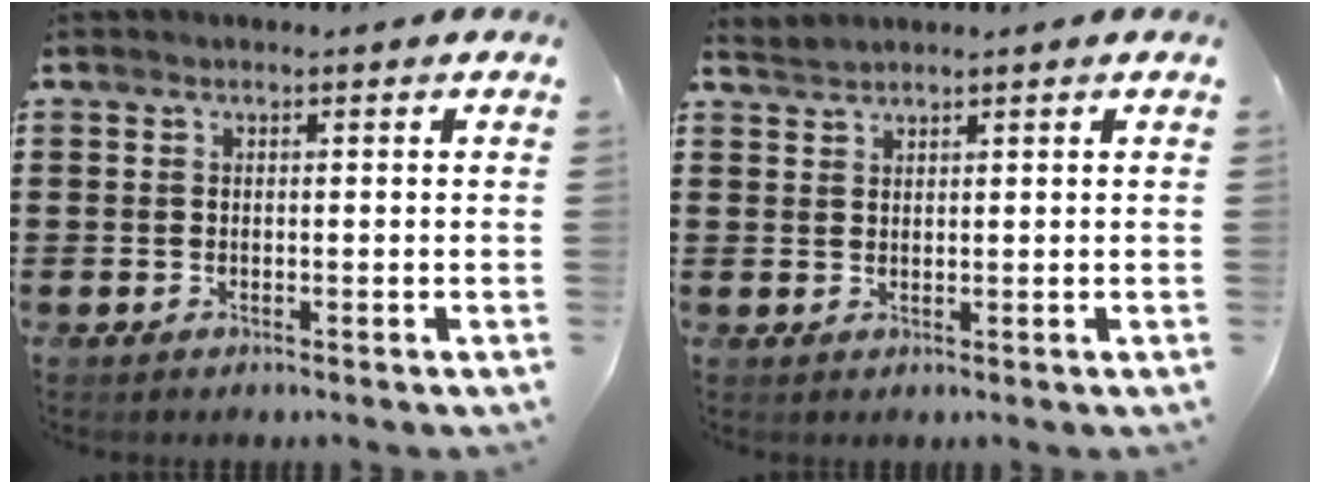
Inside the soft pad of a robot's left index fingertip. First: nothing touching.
{"total": 1.2, "force": [1.2, -0.2, -0.1], "torque": [-0.001, 0.000, 0.025]}